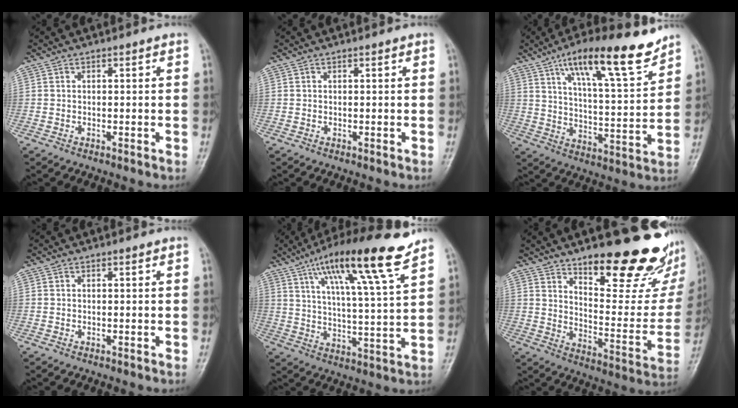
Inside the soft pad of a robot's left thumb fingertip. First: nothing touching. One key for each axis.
{"total": 0.0}
{"total": 17.8, "fx": 11.7, "fy": 4.5, "fz": 12.6, "tx": -0.173, "ty": -0.054, "tz": 0.193}
{"total": 0.0}
{"total": 17.7, "fx": 11.4, "fy": 1.8, "fz": 13.5, "tx": -0.211, "ty": -0.045, "tz": 0.185}
{"total": 25.3, "fx": 16.7, "fy": 8.6, "fz": 16.9, "tx": -0.180, "ty": -0.103, "tz": 0.241}